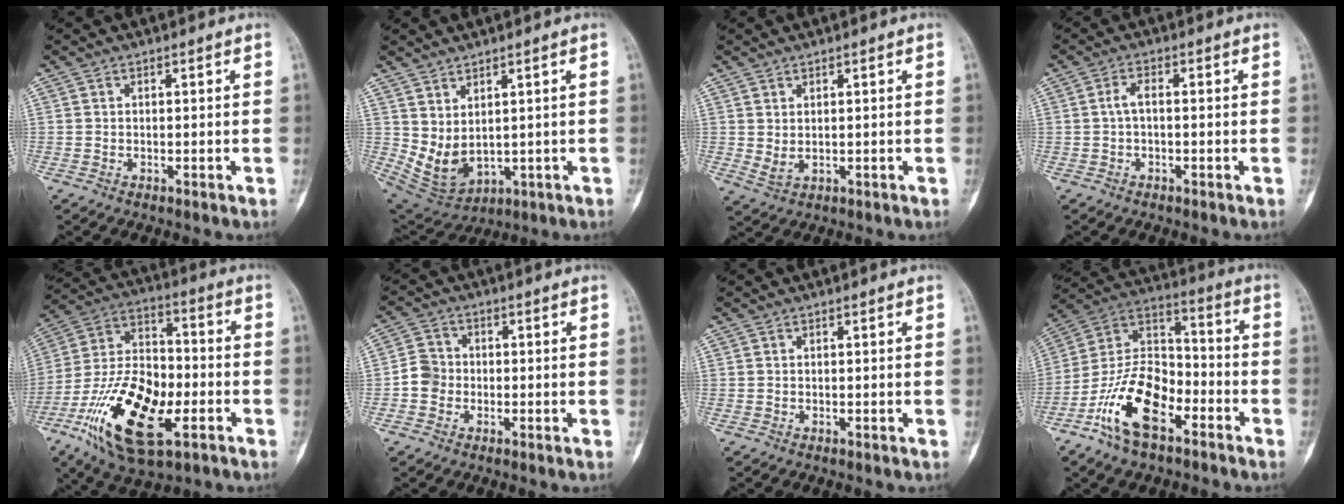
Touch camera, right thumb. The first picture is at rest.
{"total": 7.8, "force": [1.7, 4.7, 6.0], "torque": [-0.097, -0.020, 0.061]}
{"total": 2.6, "force": [0.5, 1.5, 2.0], "torque": [-0.036, -0.004, 0.019]}
{"total": 2.4, "force": [-0.1, 1.1, 2.1], "torque": [-0.042, 0.010, -0.007]}
{"total": 22.7, "force": [-8.3, 11.1, 17.9], "torque": [-0.328, 0.031, -0.140]}
{"total": 4.5, "force": [-1.1, 4.1, 1.7], "torque": [-0.013, 0.012, -0.031]}
{"total": 0.0}
{"total": 16.6, "force": [-8.5, 8.7, 11.3], "torque": [-0.198, 0.069, -0.164]}